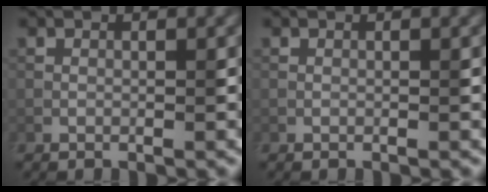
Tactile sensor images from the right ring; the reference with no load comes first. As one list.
[{"total": 0.0}]